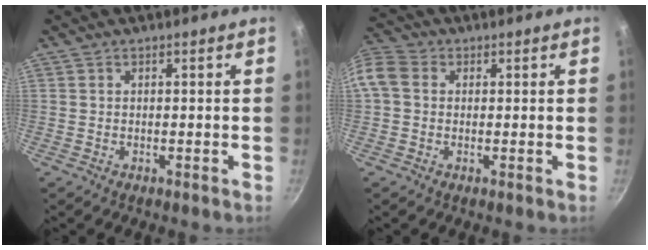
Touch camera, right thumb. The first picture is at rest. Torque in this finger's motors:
{"motor_torque": [-0.84, 1.05, 0.66, 0.00, 0.38]}